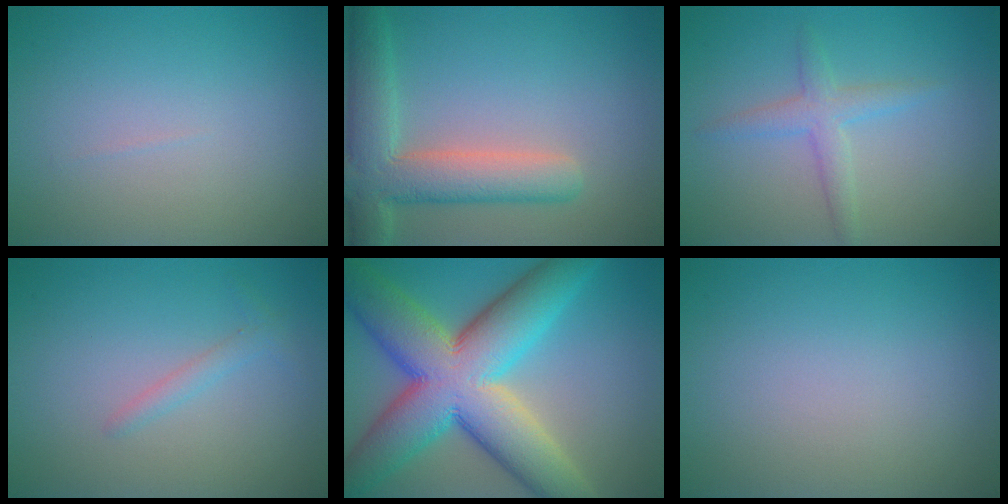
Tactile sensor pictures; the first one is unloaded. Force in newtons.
{"total": 6.6, "press": 6.6, "slide": 0.6}
{"total": 2.3, "press": 2.3, "slide": 0.0}
{"total": 1.2, "press": 1.2, "slide": 0.1}
{"total": 14.5, "press": 14.5, "slide": 0.9}
{"total": 0.0}